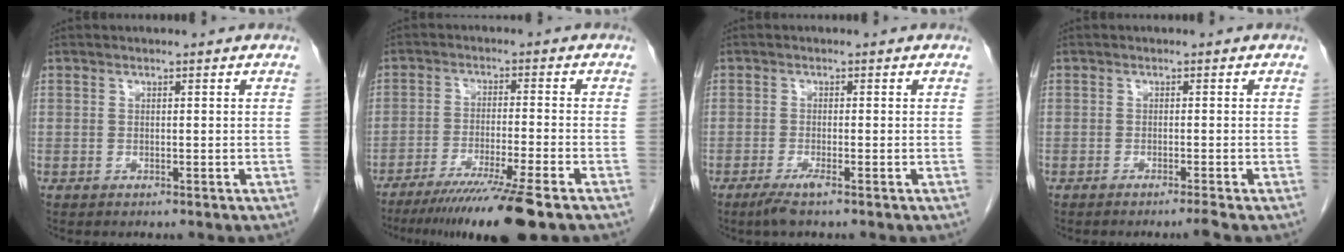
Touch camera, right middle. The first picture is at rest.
{"total": 12.6, "force": [-9.3, -1.5, 8.3], "torque": [-0.130, -0.043, -0.150]}
{"total": 2.3, "force": [-1.6, -0.2, 1.7], "torque": [-0.037, -0.007, -0.033]}
{"total": 1.6, "force": [-1.2, -0.8, 0.7], "torque": [-0.012, 0.001, -0.022]}